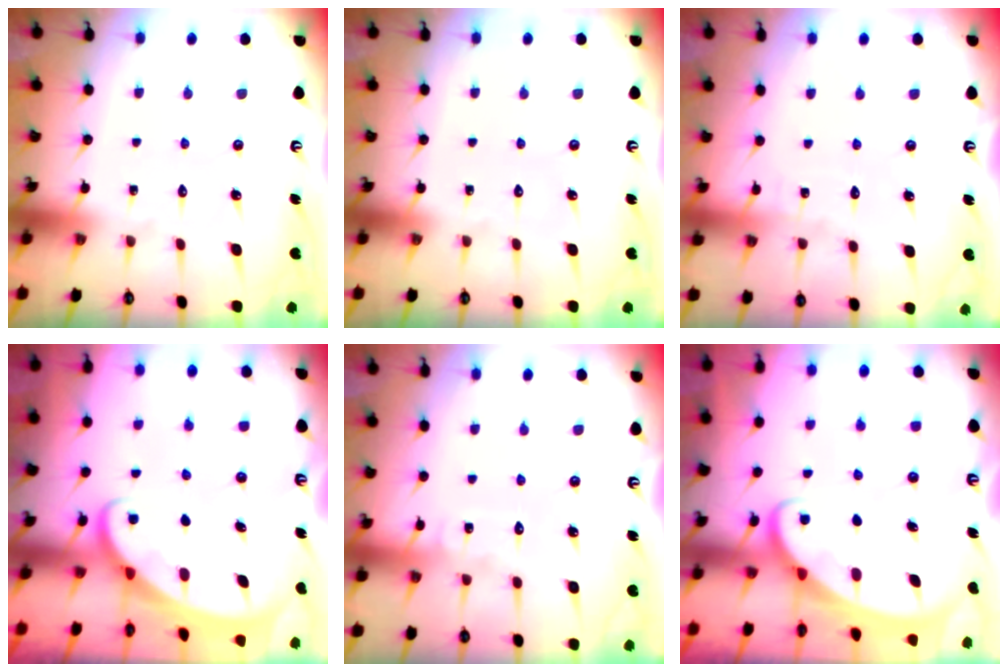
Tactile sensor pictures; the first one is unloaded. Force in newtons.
{"total": 0.0}
{"total": 1.8, "press": 1.8, "slide": 0.2}
{"total": 1.7, "press": 1.7, "slide": 0.2}
{"total": 4.2, "press": 4.2, "slide": 0.4}
{"total": 2.0, "press": 2.0, "slide": 0.2}